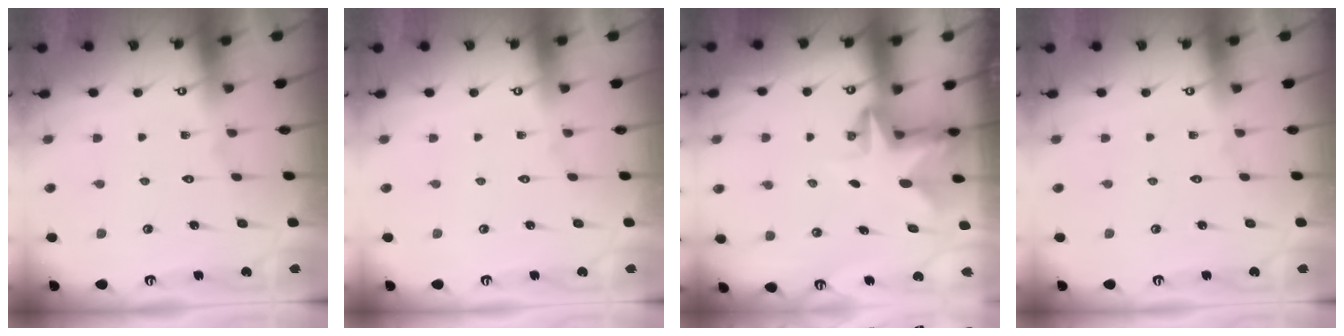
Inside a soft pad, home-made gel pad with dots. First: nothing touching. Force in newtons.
{"total": 0.0}
{"total": 2.5, "press": 2.4, "slide": 0.4}
{"total": 0.0}